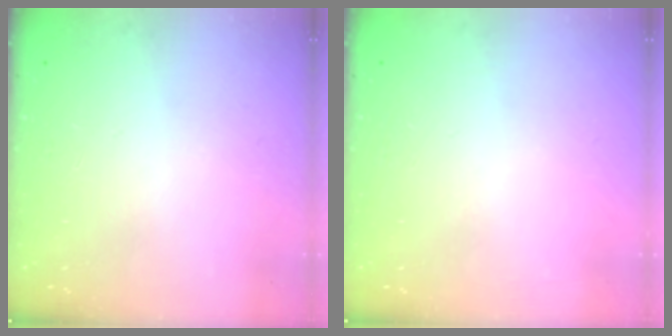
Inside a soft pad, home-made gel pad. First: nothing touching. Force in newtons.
{"total": 0.0}